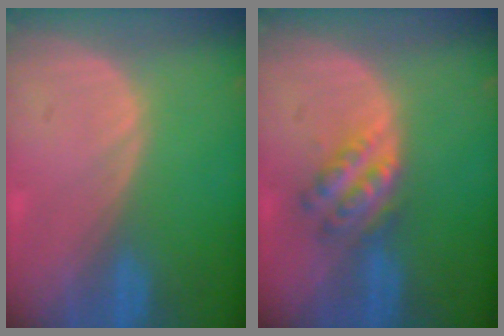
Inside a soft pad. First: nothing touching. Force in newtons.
{"total": 5.5, "press": 5.0, "slide": 2.4}